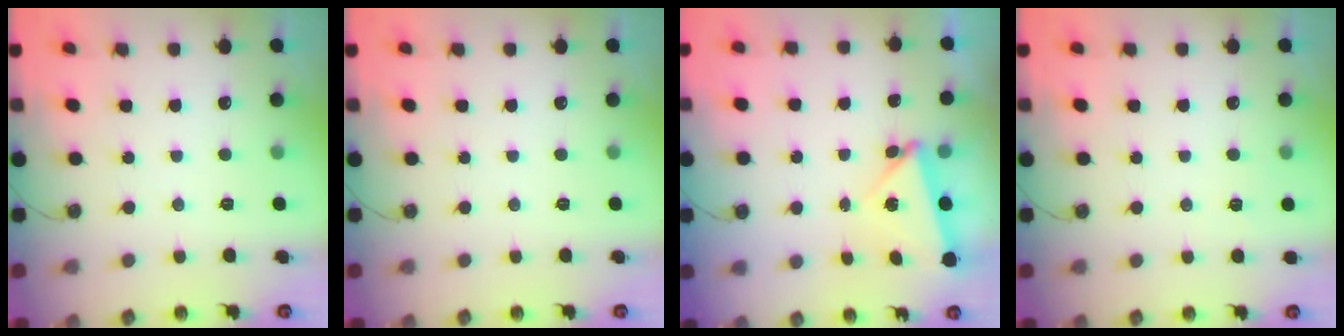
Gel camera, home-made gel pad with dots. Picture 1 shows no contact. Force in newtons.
{"total": 0.0}
{"total": 5.6, "press": 5.5, "slide": 0.6}
{"total": 2.7, "press": 2.7, "slide": 0.5}